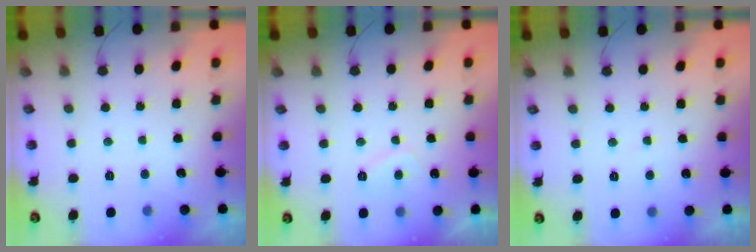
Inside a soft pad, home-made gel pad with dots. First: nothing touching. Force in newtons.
{"total": 2.5, "press": 2.4, "slide": 0.8}
{"total": 1.3, "press": 1.3, "slide": 0.4}